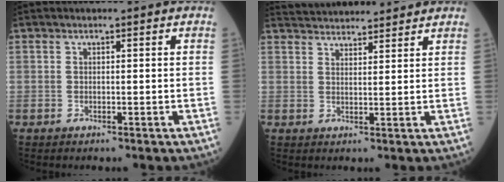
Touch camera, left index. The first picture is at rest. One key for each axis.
{"total": 10.3, "fx": 9.9, "fy": 1.1, "fz": 2.4, "tx": -0.042, "ty": 0.029, "tz": 0.145}